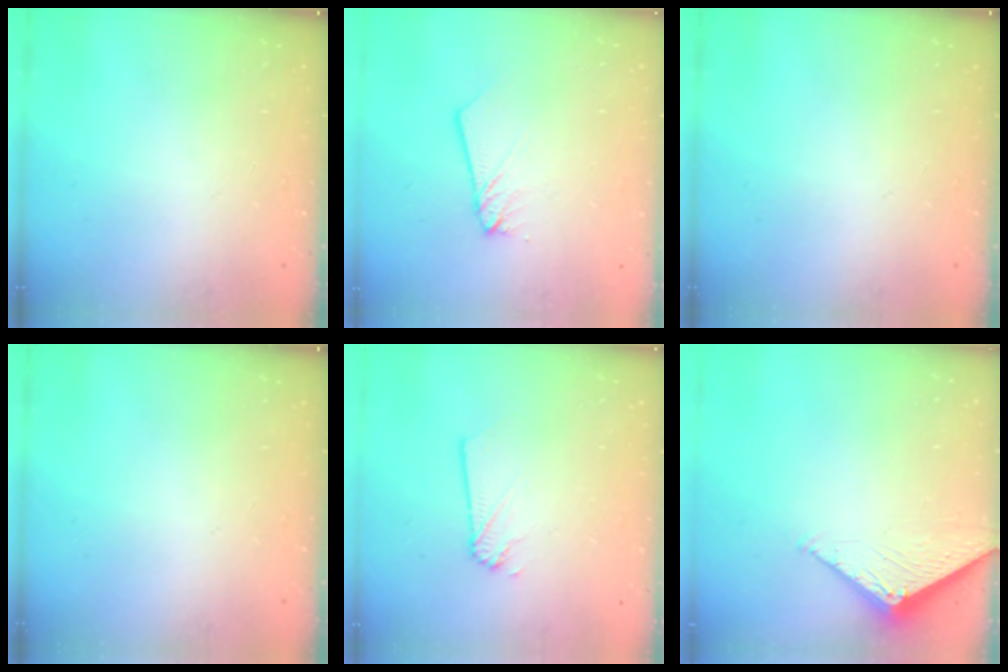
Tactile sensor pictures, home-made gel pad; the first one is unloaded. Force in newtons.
{"total": 2.5, "press": 2.5, "slide": 0.3}
{"total": 0.0}
{"total": 0.0}
{"total": 1.4, "press": 1.4, "slide": 0.1}
{"total": 2.6, "press": 2.6, "slide": 0.3}